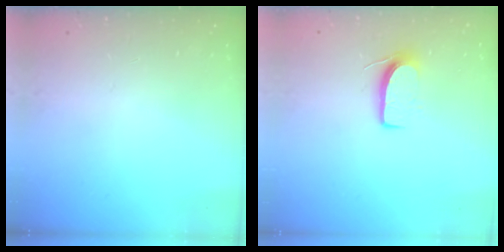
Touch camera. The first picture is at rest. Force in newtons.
{"total": 7.0, "press": 7.0, "slide": 0.6}